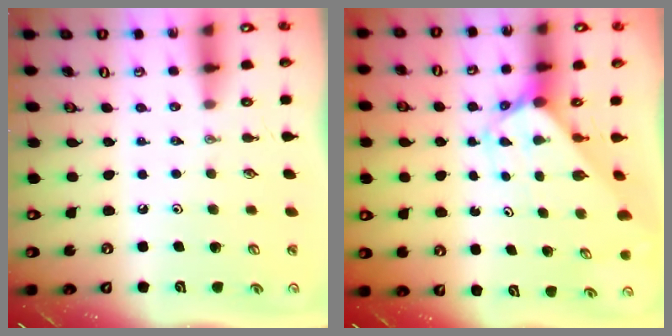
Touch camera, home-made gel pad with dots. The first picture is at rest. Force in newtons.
{"total": 2.3, "press": 2.3, "slide": 0.2}